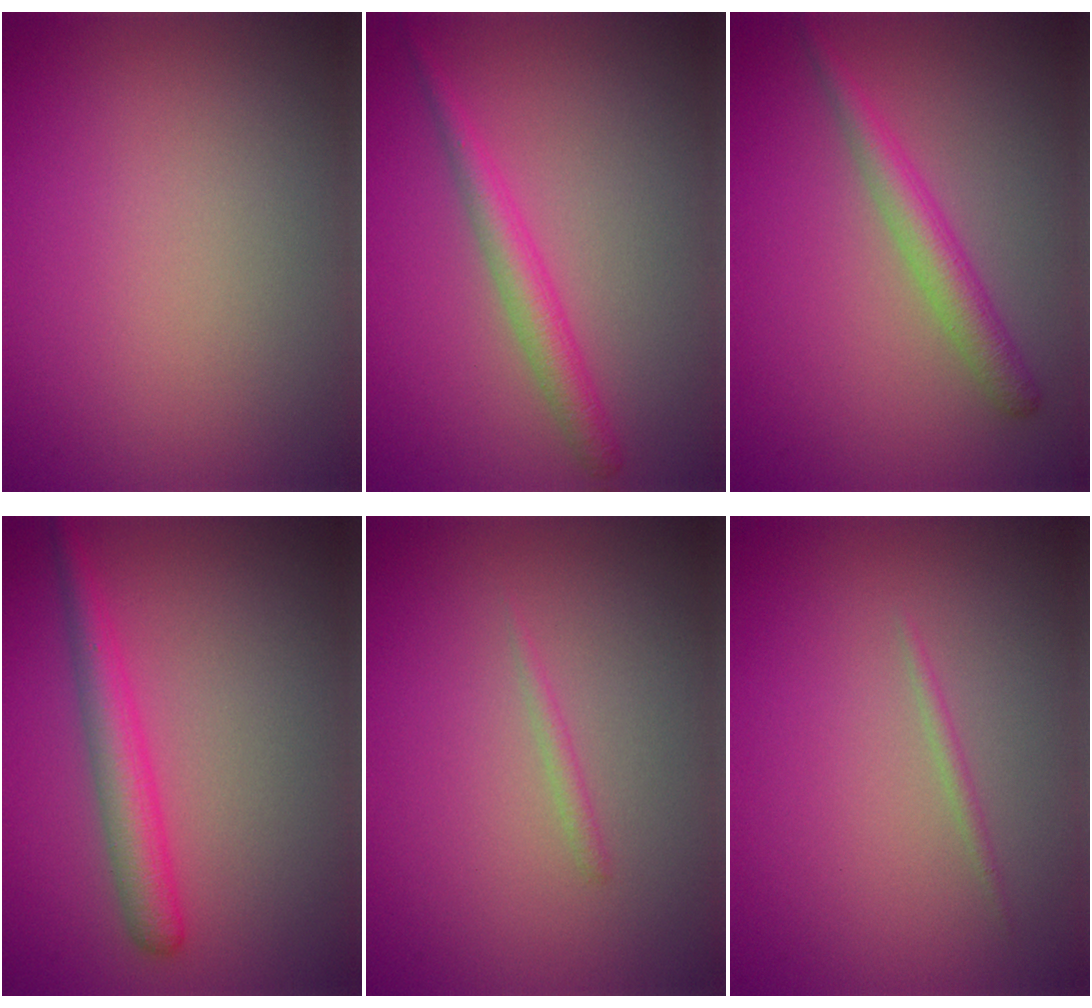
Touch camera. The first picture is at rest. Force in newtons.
{"total": 2.6, "press": 2.6, "slide": 0.0}
{"total": 2.8, "press": 2.8, "slide": 0.0}
{"total": 3.4, "press": 3.4, "slide": 0.1}
{"total": 0.7, "press": 0.7, "slide": 0.0}
{"total": 0.6, "press": 0.6, "slide": 0.0}